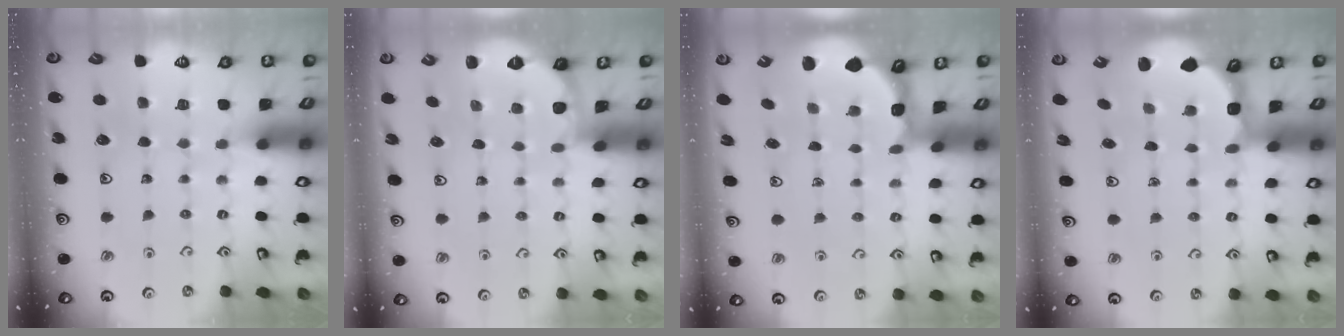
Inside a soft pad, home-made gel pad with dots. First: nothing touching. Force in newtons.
{"total": 0.0}
{"total": 1.2, "press": 1.1, "slide": 0.4}
{"total": 2.6, "press": 1.9, "slide": 1.8}